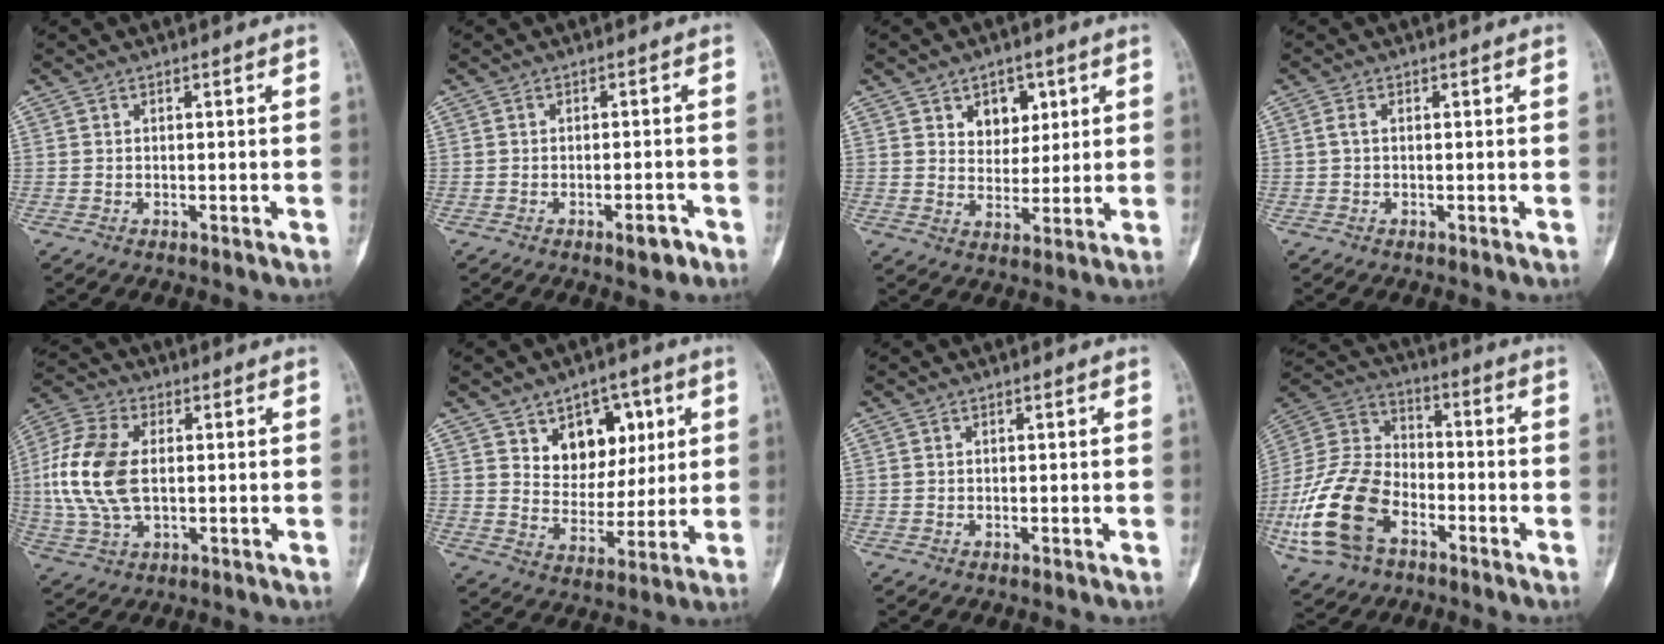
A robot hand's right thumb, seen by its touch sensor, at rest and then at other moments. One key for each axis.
{"total": 3.1, "fx": -1.9, "fy": 1.1, "fz": 2.3, "tx": -0.028, "ty": 0.010, "tz": -0.025}
{"total": 6.6, "fx": 3.0, "fy": 4.9, "fz": 3.3, "tx": -0.014, "ty": -0.016, "tz": 0.048}
{"total": 1.1, "fx": 0.0, "fy": 0.4, "fz": 1.0, "tx": -0.023, "ty": 0.000, "tz": -0.002}
{"total": 14.2, "fx": 0.6, "fy": 8.4, "fz": 11.4, "tx": -0.255, "ty": 0.008, "tz": 0.011}
{"total": 11.7, "fx": 4.9, "fy": 8.3, "fz": 6.5, "tx": -0.048, "ty": -0.025, "tz": 0.083}
{"total": 0.0}
{"total": 19.5, "fx": -7.7, "fy": 12.4, "fz": 13.0, "tx": -0.261, "ty": 0.040, "tz": -0.148}